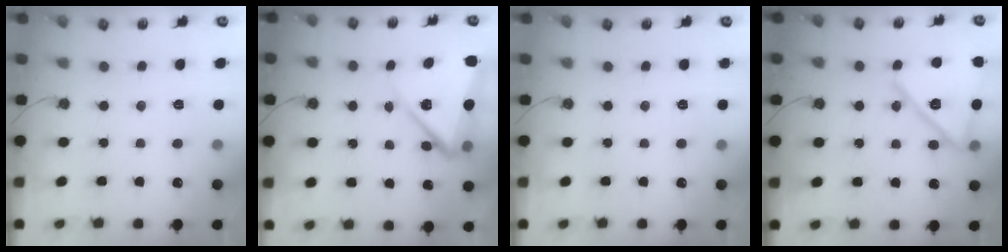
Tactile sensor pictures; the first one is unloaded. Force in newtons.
{"total": 9.3, "press": 8.0, "slide": 4.6}
{"total": 0.0}
{"total": 17.4, "press": 17.4, "slide": 1.1}